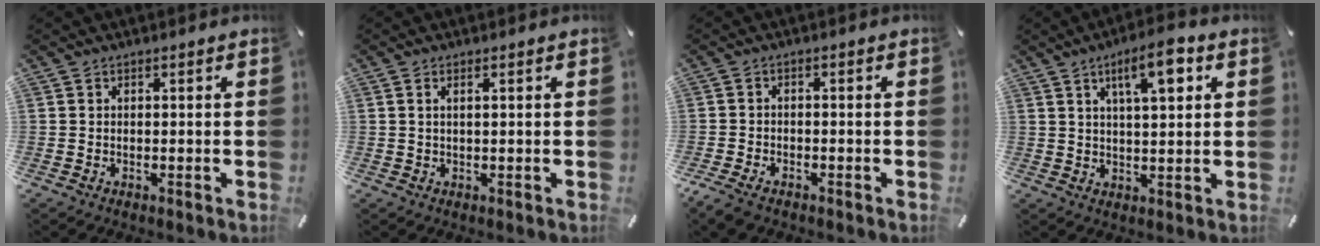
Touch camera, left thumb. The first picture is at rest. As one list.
[{"total": 1.2, "force": [0.4, 0.1, 1.2], "torque": [-0.023, 0.000, 0.006]}, {"total": 3.1, "force": [-2.3, 1.6, 1.4], "torque": [-0.043, 0.004, -0.049]}, {"total": 9.5, "force": [4.1, 3.3, 7.9], "torque": [-0.120, -0.008, 0.063]}]